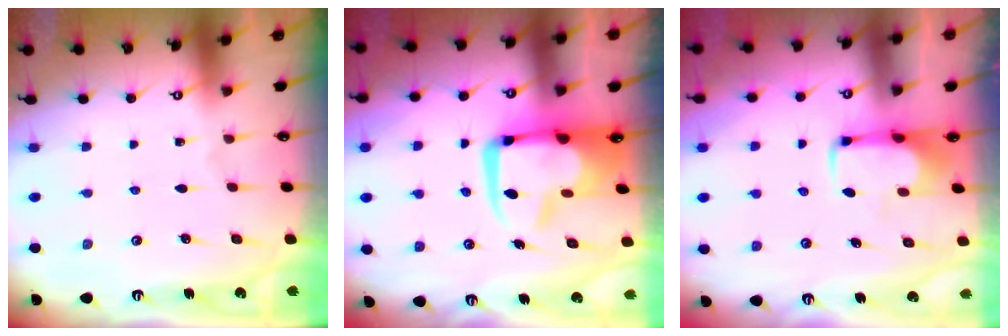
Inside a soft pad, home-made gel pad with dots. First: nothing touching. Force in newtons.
{"total": 13.3, "press": 13.2, "slide": 1.6}
{"total": 1.9, "press": 1.9, "slide": 0.4}